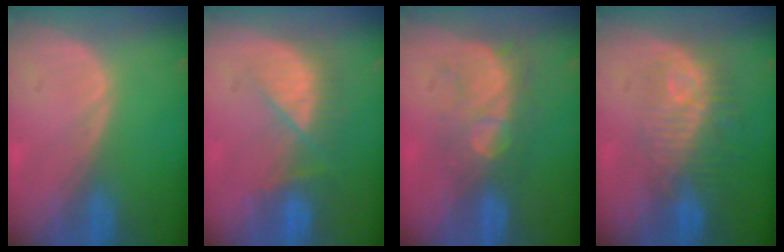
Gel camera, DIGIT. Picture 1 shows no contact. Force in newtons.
{"total": 7.2, "press": 6.6, "slide": 2.9}
{"total": 8.9, "press": 7.7, "slide": 4.6}
{"total": 9.7, "press": 8.7, "slide": 4.4}